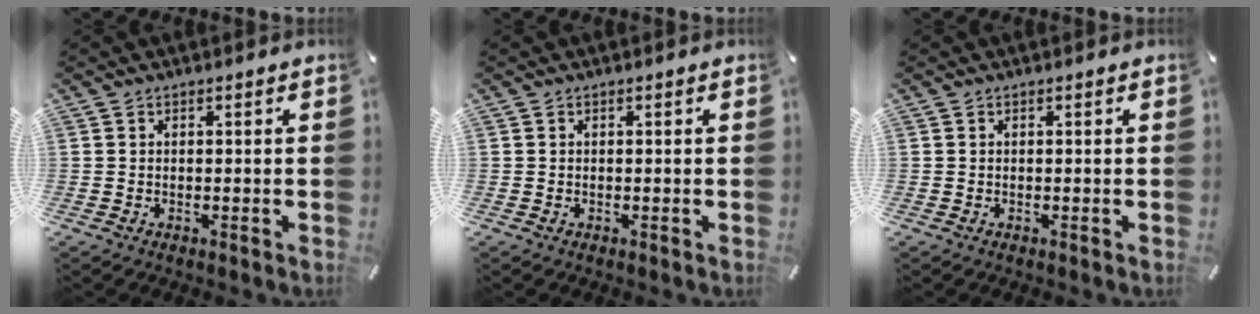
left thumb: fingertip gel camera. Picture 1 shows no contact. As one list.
[{"total": 0.0}, {"total": 0.0}]